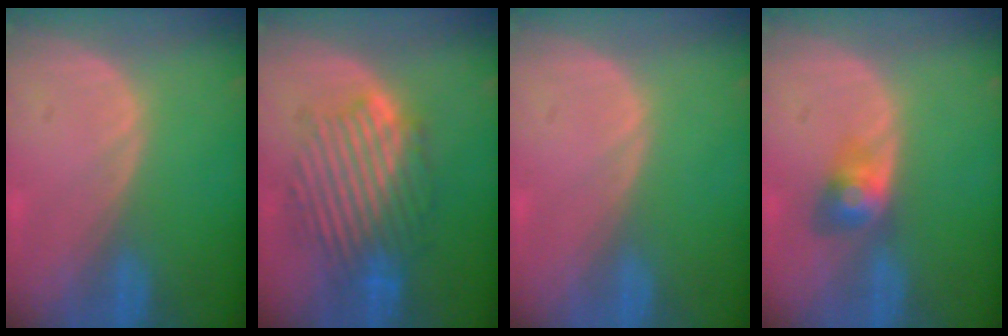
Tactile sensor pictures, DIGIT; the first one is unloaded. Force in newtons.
{"total": 9.0, "press": 9.0, "slide": 1.2}
{"total": 0.0}
{"total": 3.4, "press": 3.4, "slide": 0.2}